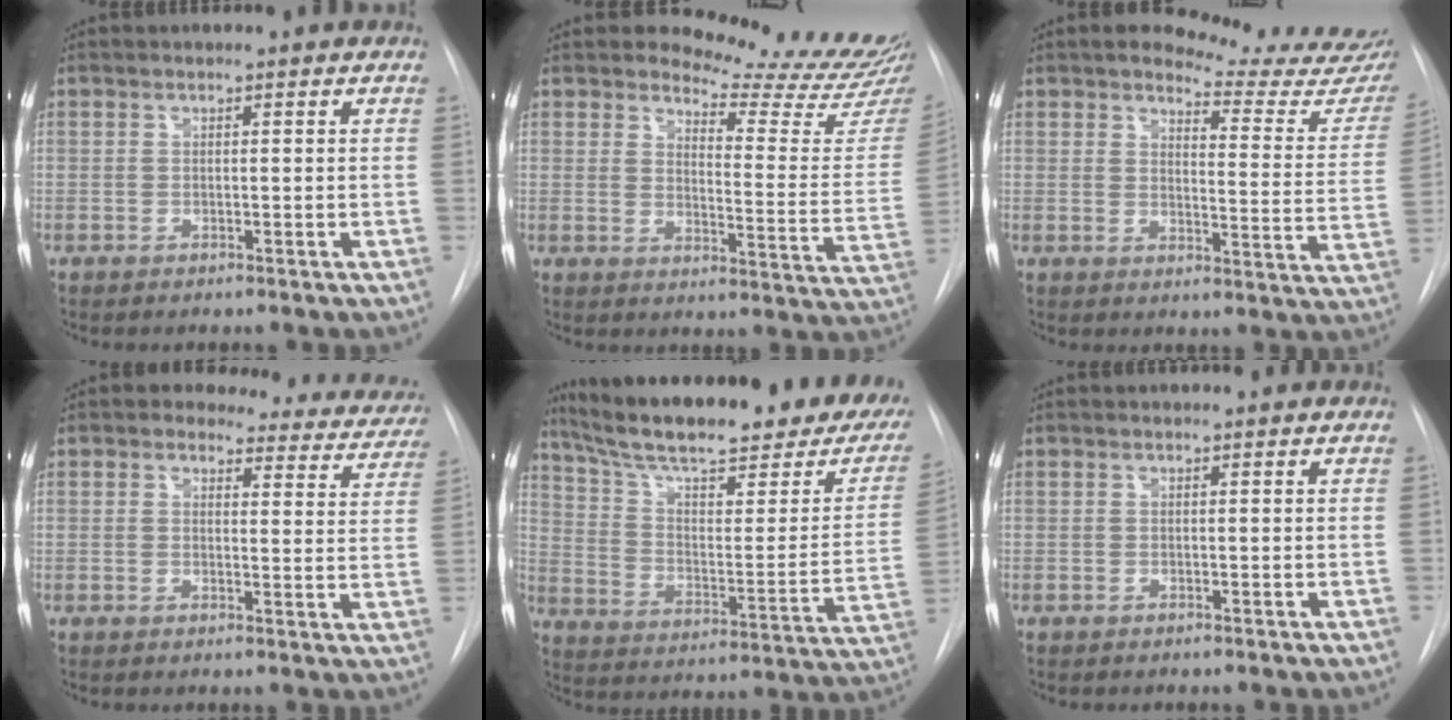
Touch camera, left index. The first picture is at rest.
{"total": 14.9, "force": [14.6, -0.5, 3.0], "torque": [-0.041, -0.130, 0.167]}
{"total": 15.0, "force": [14.1, 2.1, 4.4], "torque": [-0.044, -0.089, 0.146]}
{"total": 14.4, "force": [13.0, 5.3, 3.0], "torque": [0.004, -0.032, 0.115]}
{"total": 29.9, "force": [23.2, 6.1, 17.8], "torque": [-0.270, -0.030, 0.313]}
{"total": 0.0}